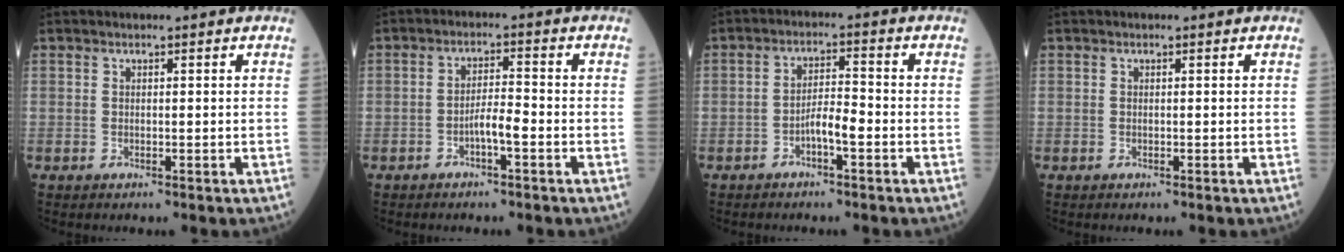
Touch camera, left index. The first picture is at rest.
{"total": 3.3, "force": [-1.6, 0.4, 2.9], "torque": [-0.052, 0.005, -0.030]}
{"total": 3.8, "force": [-1.8, 0.7, 3.2], "torque": [-0.060, 0.008, -0.034]}
{"total": 0.0}